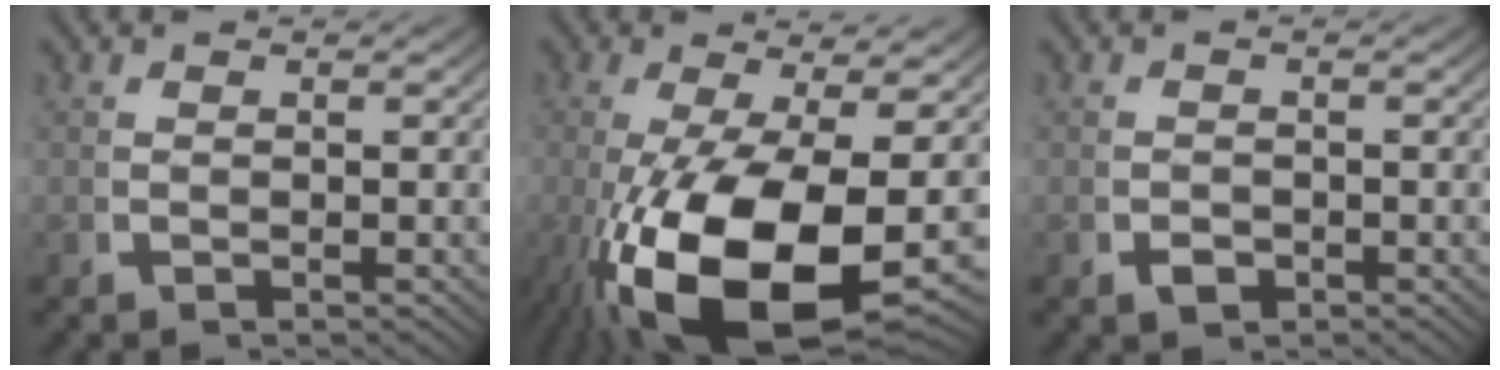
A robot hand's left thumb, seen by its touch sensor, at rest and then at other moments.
{"total": 15.4, "force": [-2.7, 8.0, 12.9], "torque": [-0.276, -0.065, -0.002]}
{"total": 1.5, "force": [-0.8, 1.0, 0.7], "torque": [-0.012, -0.008, -0.013]}